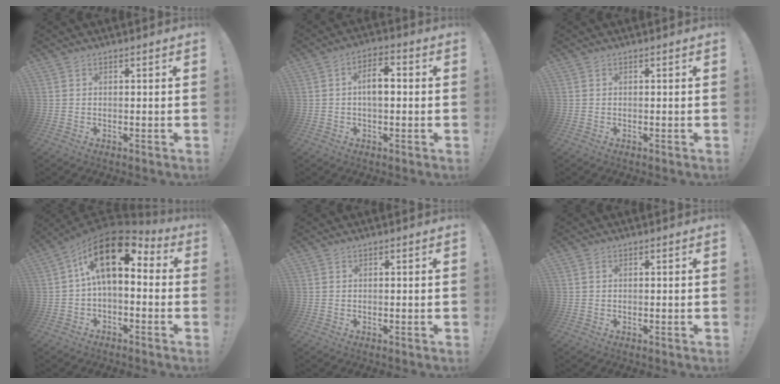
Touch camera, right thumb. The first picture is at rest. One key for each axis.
{"total": 7.1, "fx": 0.0, "fy": 3.8, "fz": 6.0, "tx": -0.087, "ty": 0.010, "tz": -0.002}
{"total": 0.0}
{"total": 14.9, "fx": 5.1, "fy": 6.7, "fz": 12.3, "tx": -0.221, "ty": -0.027, "tz": 0.089}
{"total": 0.0}
{"total": 0.0}